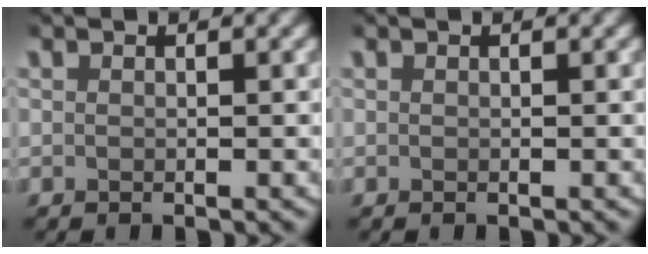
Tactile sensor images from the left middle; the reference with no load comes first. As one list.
[{"total": 0.0}]